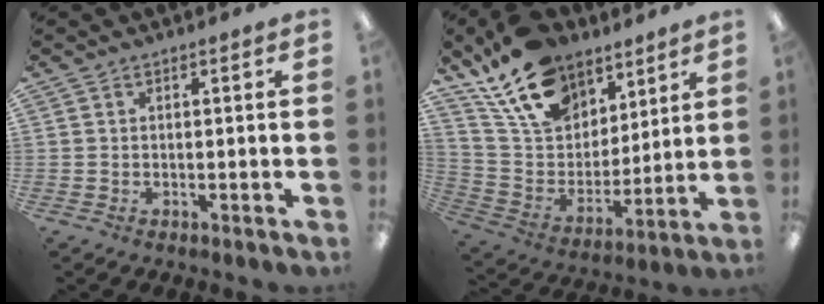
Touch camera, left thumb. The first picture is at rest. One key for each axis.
{"total": 19.3, "fx": 13.3, "fy": 11.5, "fz": 8.0, "tx": -0.161, "ty": -0.068, "tz": 0.250}